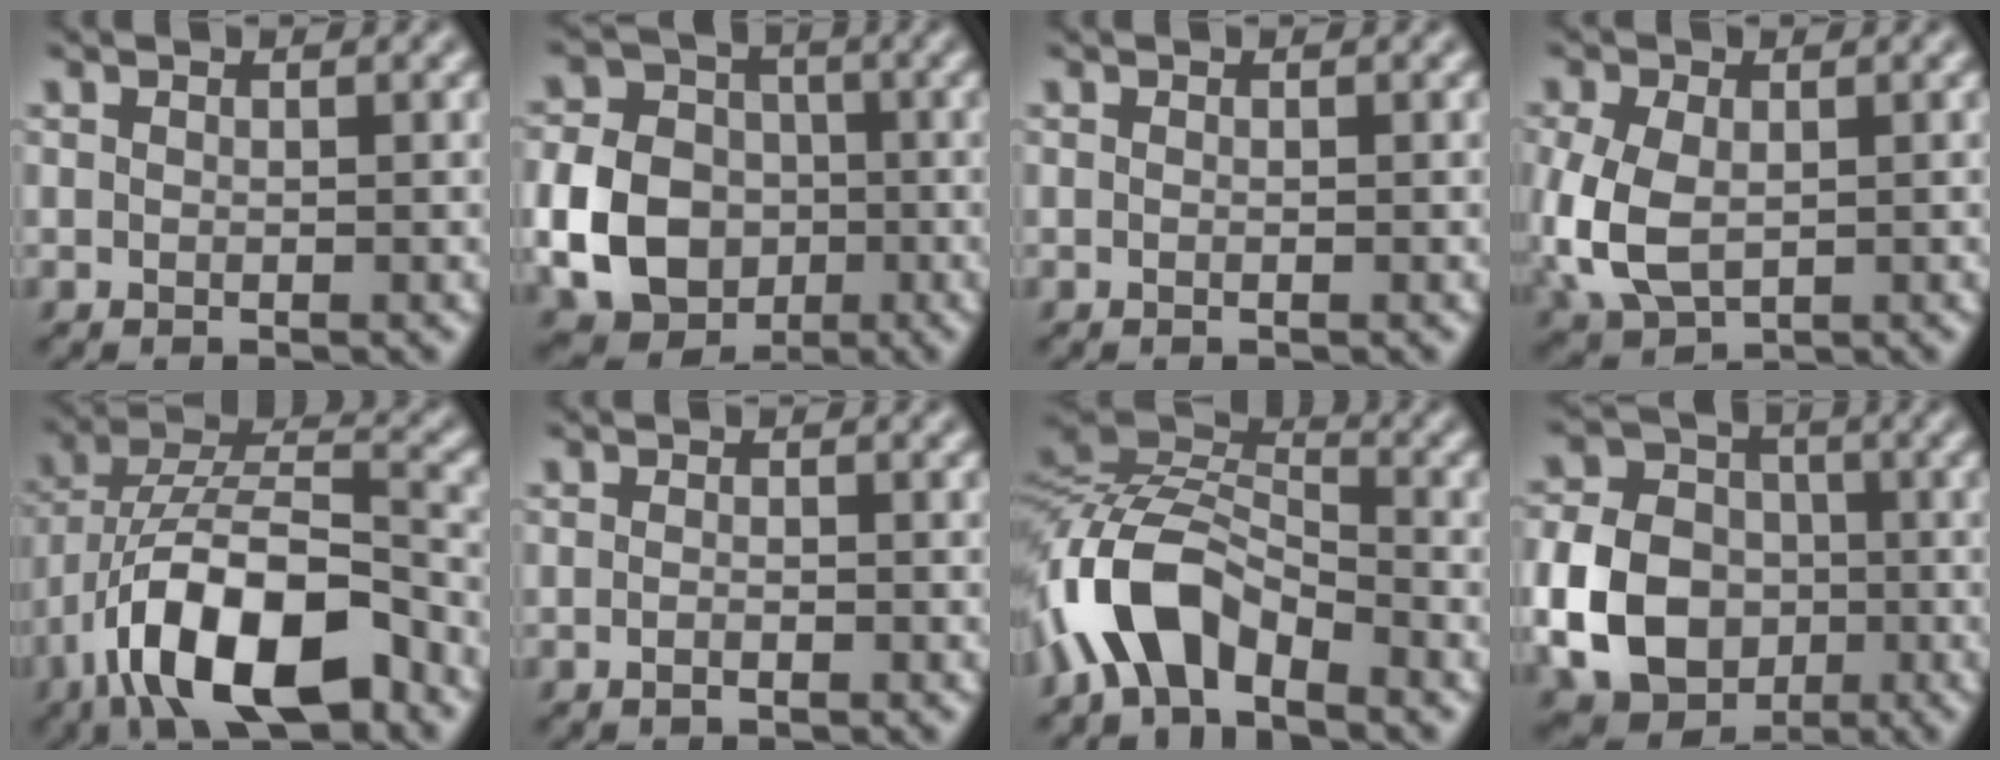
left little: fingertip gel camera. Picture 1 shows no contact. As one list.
[{"total": 8.7, "force": [-2.0, 7.1, 4.7], "torque": [-0.103, -0.008, -0.042]}, {"total": 0.0}, {"total": 6.1, "force": [-0.6, 4.1, 4.5], "torque": [-0.124, -0.007, -0.007]}, {"total": 12.8, "force": [-7.0, 4.9, 9.5], "torque": [-0.168, 0.009, -0.127]}, {"total": 0.9, "force": [-0.6, 0.3, 0.6], "torque": [-0.015, 0.002, -0.011]}, {"total": 7.5, "force": [-4.2, 3.7, 4.9], "torque": [-0.100, 0.012, -0.094]}, {"total": 9.8, "force": [-2.4, 7.8, 5.4], "torque": [-0.122, -0.008, -0.052]}]